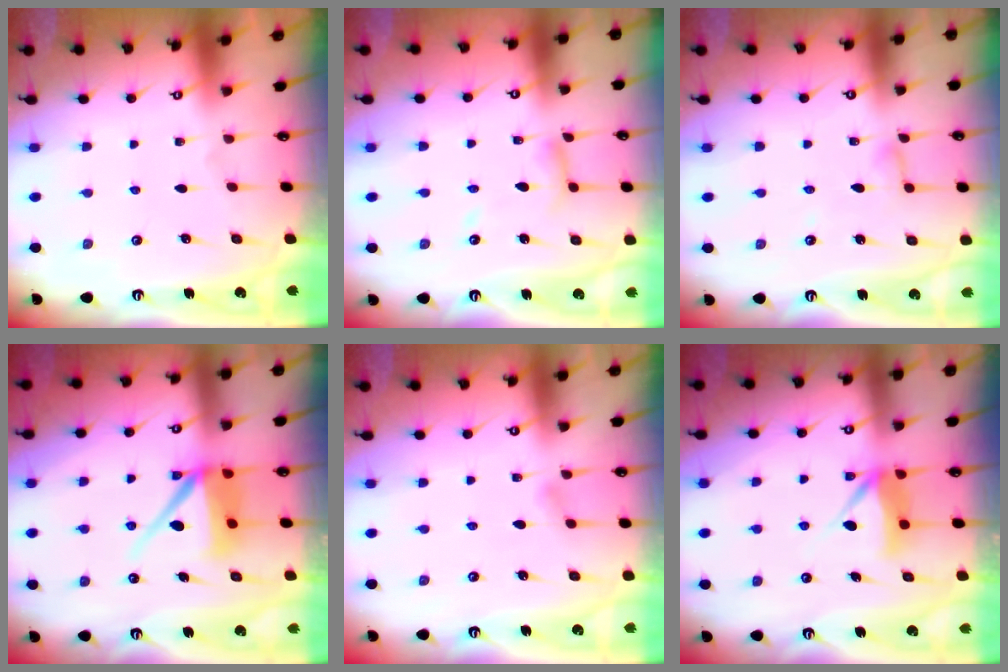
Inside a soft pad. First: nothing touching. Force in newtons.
{"total": 9.0, "press": 8.9, "slide": 0.7}
{"total": 3.7, "press": 3.7, "slide": 0.3}
{"total": 9.5, "press": 9.5, "slide": 0.9}
{"total": 3.7, "press": 3.6, "slide": 0.4}
{"total": 8.0, "press": 8.0, "slide": 0.5}